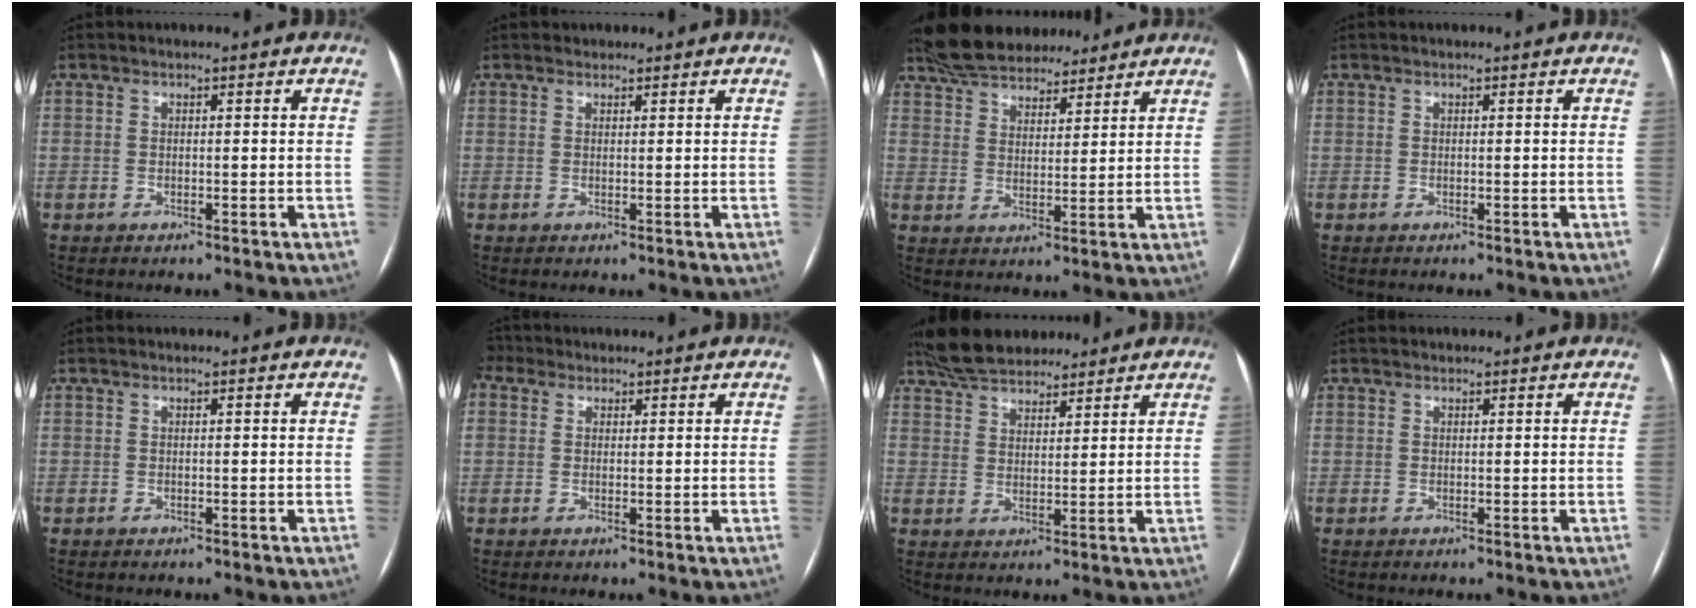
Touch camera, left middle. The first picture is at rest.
{"total": 0.6, "force": [0.5, 0.3, -0.1], "torque": [0.000, -0.001, 0.007]}
{"total": 13.8, "force": [12.2, 4.5, 4.8], "torque": [-0.085, 0.029, 0.198]}
{"total": 0.0}
{"total": 0.0}
{"total": 5.5, "force": [2.8, 4.2, 2.0], "torque": [-0.063, 0.035, 0.059]}
{"total": 10.6, "force": [9.2, 3.6, 3.7], "torque": [-0.059, 0.028, 0.155]}
{"total": 0.0}